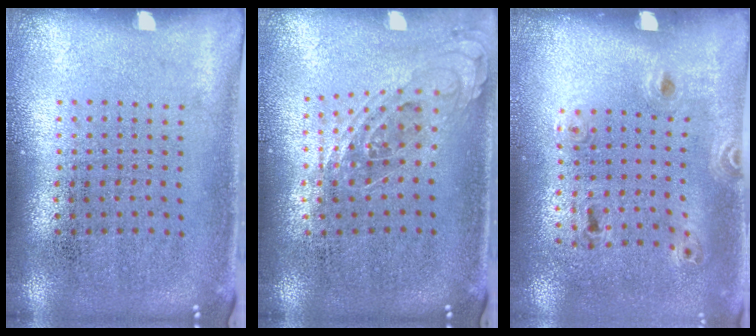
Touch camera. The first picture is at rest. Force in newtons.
{"total": 0.7, "press": 0.7, "slide": 0.3}
{"total": 1.5, "press": 0.9, "slide": 1.2}